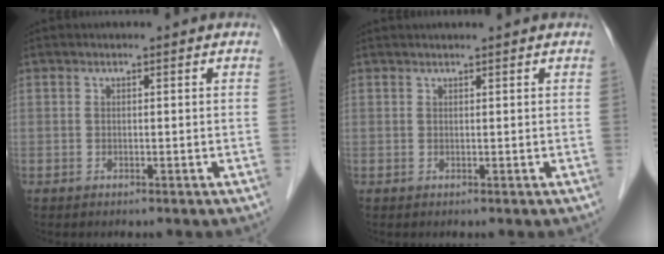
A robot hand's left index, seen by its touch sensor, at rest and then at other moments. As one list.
[{"total": 2.4, "force": [2.2, 0.0, 1.0], "torque": [-0.009, 0.023, 0.031]}]